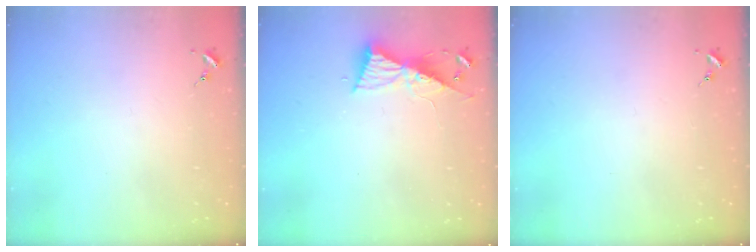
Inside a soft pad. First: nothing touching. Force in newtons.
{"total": 8.7, "press": 8.6, "slide": 0.8}
{"total": 0.0}